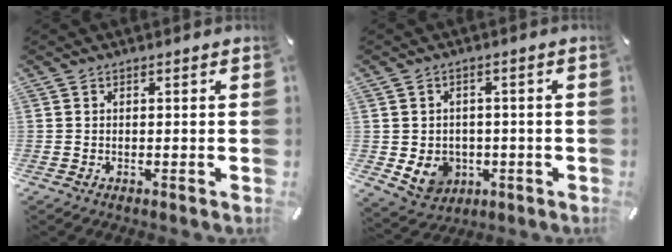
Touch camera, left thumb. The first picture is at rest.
{"total": 7.2, "force": [-1.2, 6.6, 2.7], "torque": [-0.048, 0.001, -0.019]}